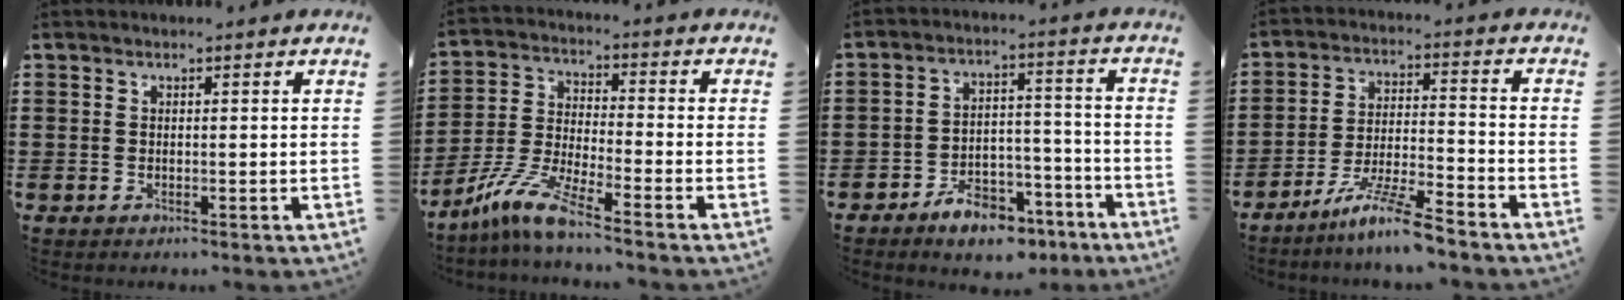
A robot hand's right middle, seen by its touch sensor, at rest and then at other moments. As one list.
[{"total": 8.1, "force": [-6.4, 0.3, 4.9], "torque": [-0.119, -0.016, -0.131]}, {"total": 7.2, "force": [-6.0, 2.8, 2.9], "torque": [-0.048, 0.022, -0.110]}, {"total": 8.2, "force": [-6.8, 0.0, 4.6], "torque": [-0.100, -0.009, -0.131]}]